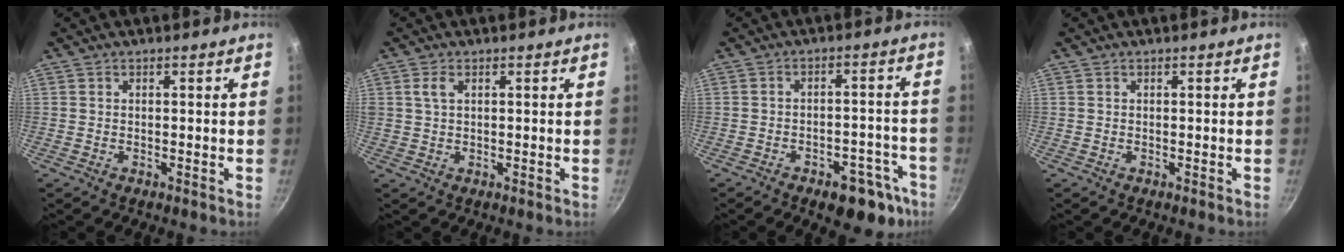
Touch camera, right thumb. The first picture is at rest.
{"total": 2.4, "force": [0.8, 1.3, 1.8], "torque": [-0.029, 0.000, 0.016]}
{"total": 11.8, "force": [-7.3, 5.9, 7.2], "torque": [-0.036, 0.057, -0.086]}
{"total": 0.0}